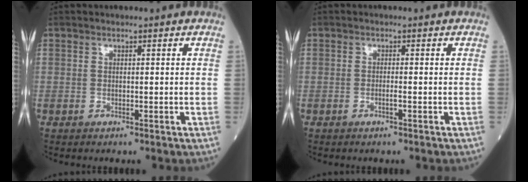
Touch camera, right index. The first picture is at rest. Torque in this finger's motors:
{"motor_torque": [-0.10, 0.12, 0.00, -0.01]}